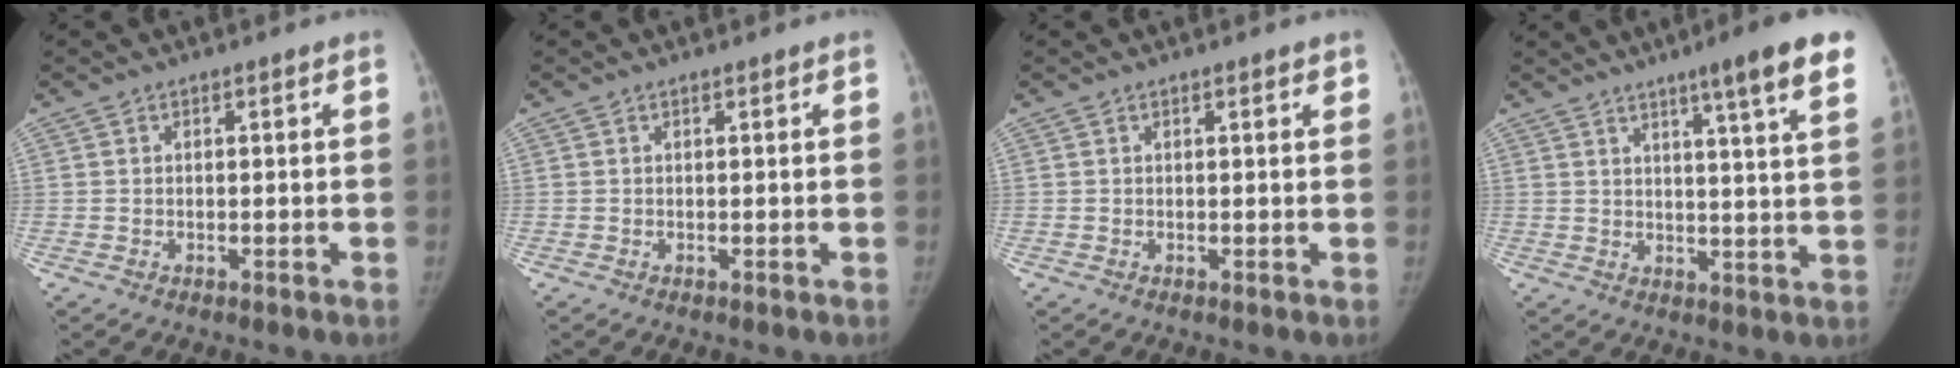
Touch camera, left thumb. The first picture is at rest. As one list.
[{"total": 0.0}, {"total": 1.1, "force": [0.7, 0.3, 0.8], "torque": [-0.005, 0.001, 0.007]}, {"total": 12.6, "force": [8.0, 0.5, 9.7], "torque": [-0.123, -0.030, 0.094]}]